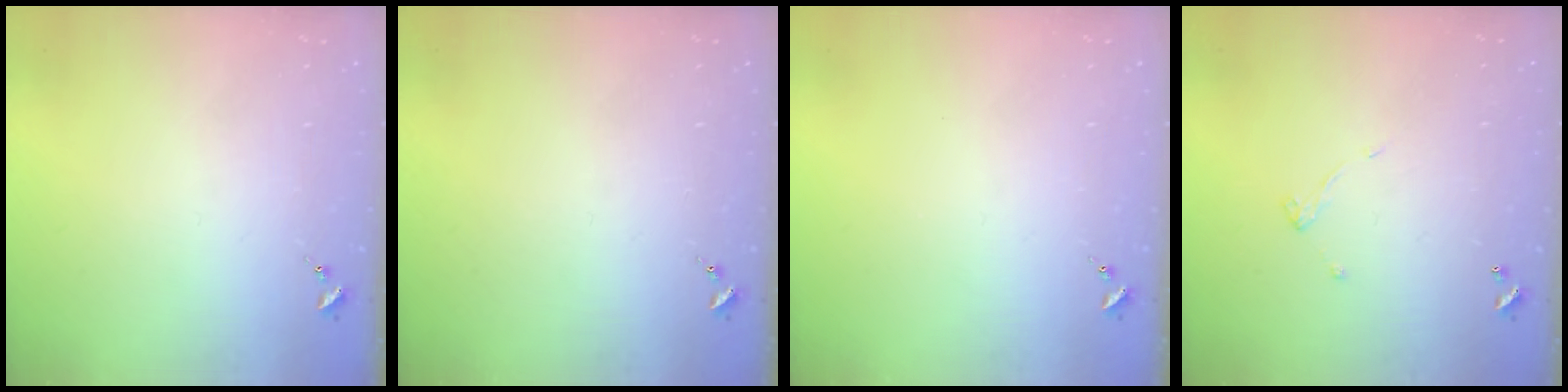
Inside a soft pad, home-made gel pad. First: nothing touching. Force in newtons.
{"total": 0.0}
{"total": 0.0}
{"total": 4.4, "press": 4.4, "slide": 0.2}